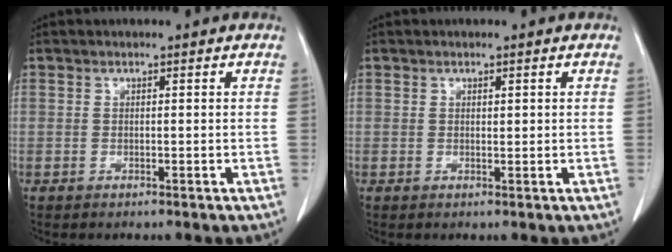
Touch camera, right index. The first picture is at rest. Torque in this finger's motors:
{"motor_torque": [-0.02, -0.02, -0.04, 0.00]}